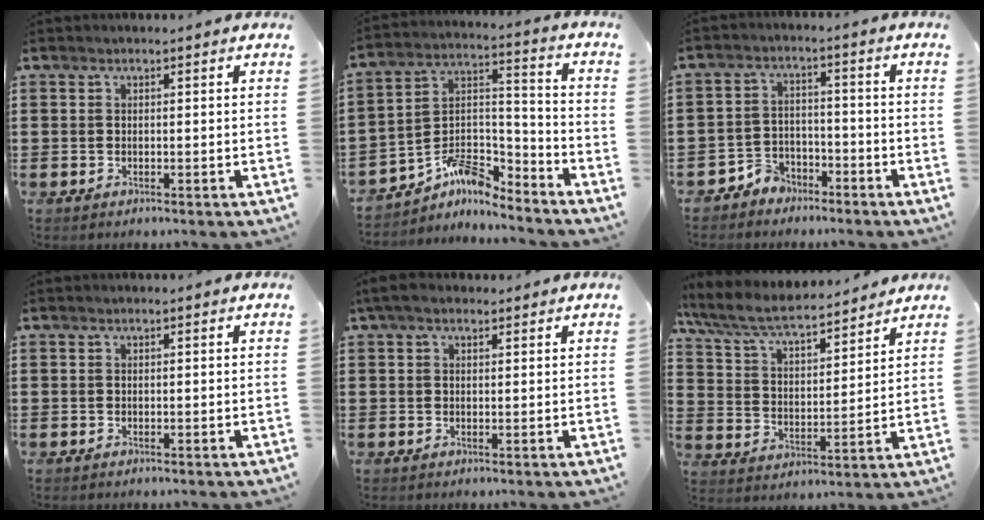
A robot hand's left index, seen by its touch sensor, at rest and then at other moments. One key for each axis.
{"total": 7.6, "fx": -6.4, "fy": 2.7, "fz": 3.1, "tx": -0.069, "ty": 0.006, "tz": -0.129}
{"total": 4.1, "fx": -3.8, "fy": 1.7, "fz": 0.1, "tx": -0.018, "ty": 0.005, "tz": -0.081}
{"total": 0.0}
{"total": 2.6, "fx": 1.5, "fy": 1.4, "fz": 1.5, "tx": -0.034, "ty": 0.010, "tz": 0.028}
{"total": 7.3, "fx": 6.5, "fy": 1.2, "fz": 3.2, "tx": -0.089, "ty": -0.034, "tz": 0.110}